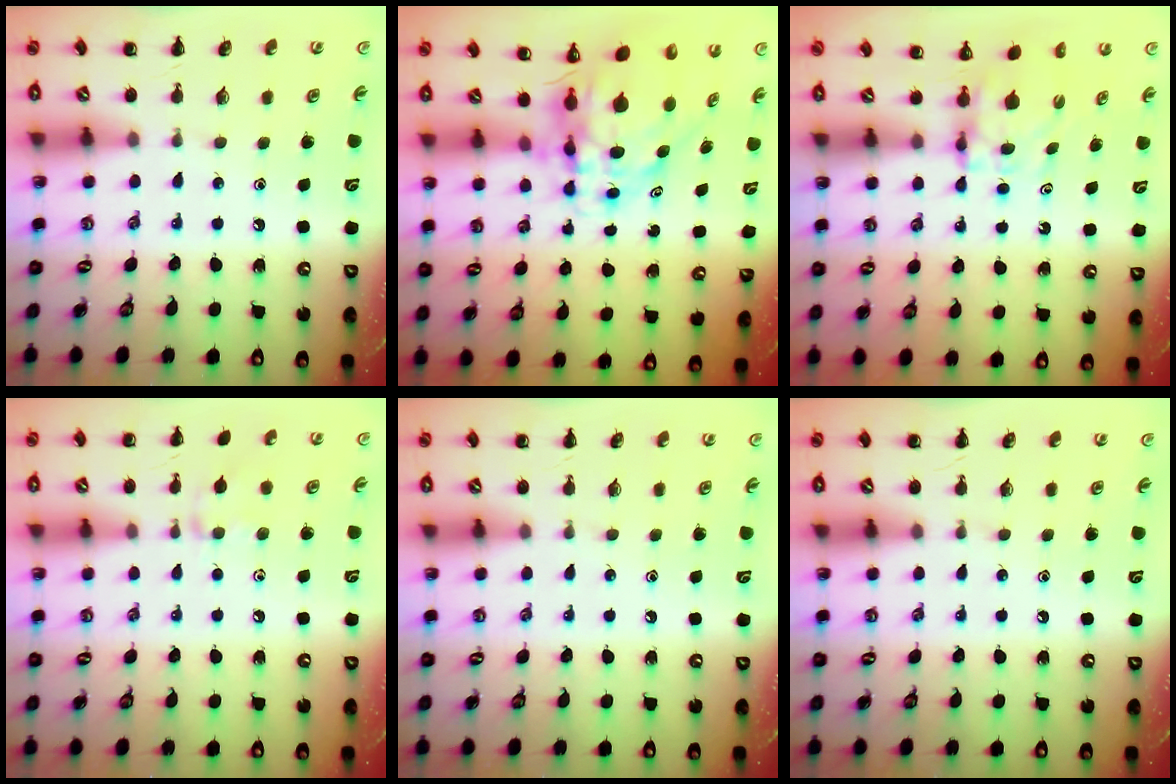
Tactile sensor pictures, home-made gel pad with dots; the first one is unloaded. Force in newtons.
{"total": 8.3, "press": 7.9, "slide": 2.4}
{"total": 6.3, "press": 6.3, "slide": 0.7}
{"total": 4.4, "press": 4.2, "slide": 1.4}
{"total": 0.0}
{"total": 0.0}